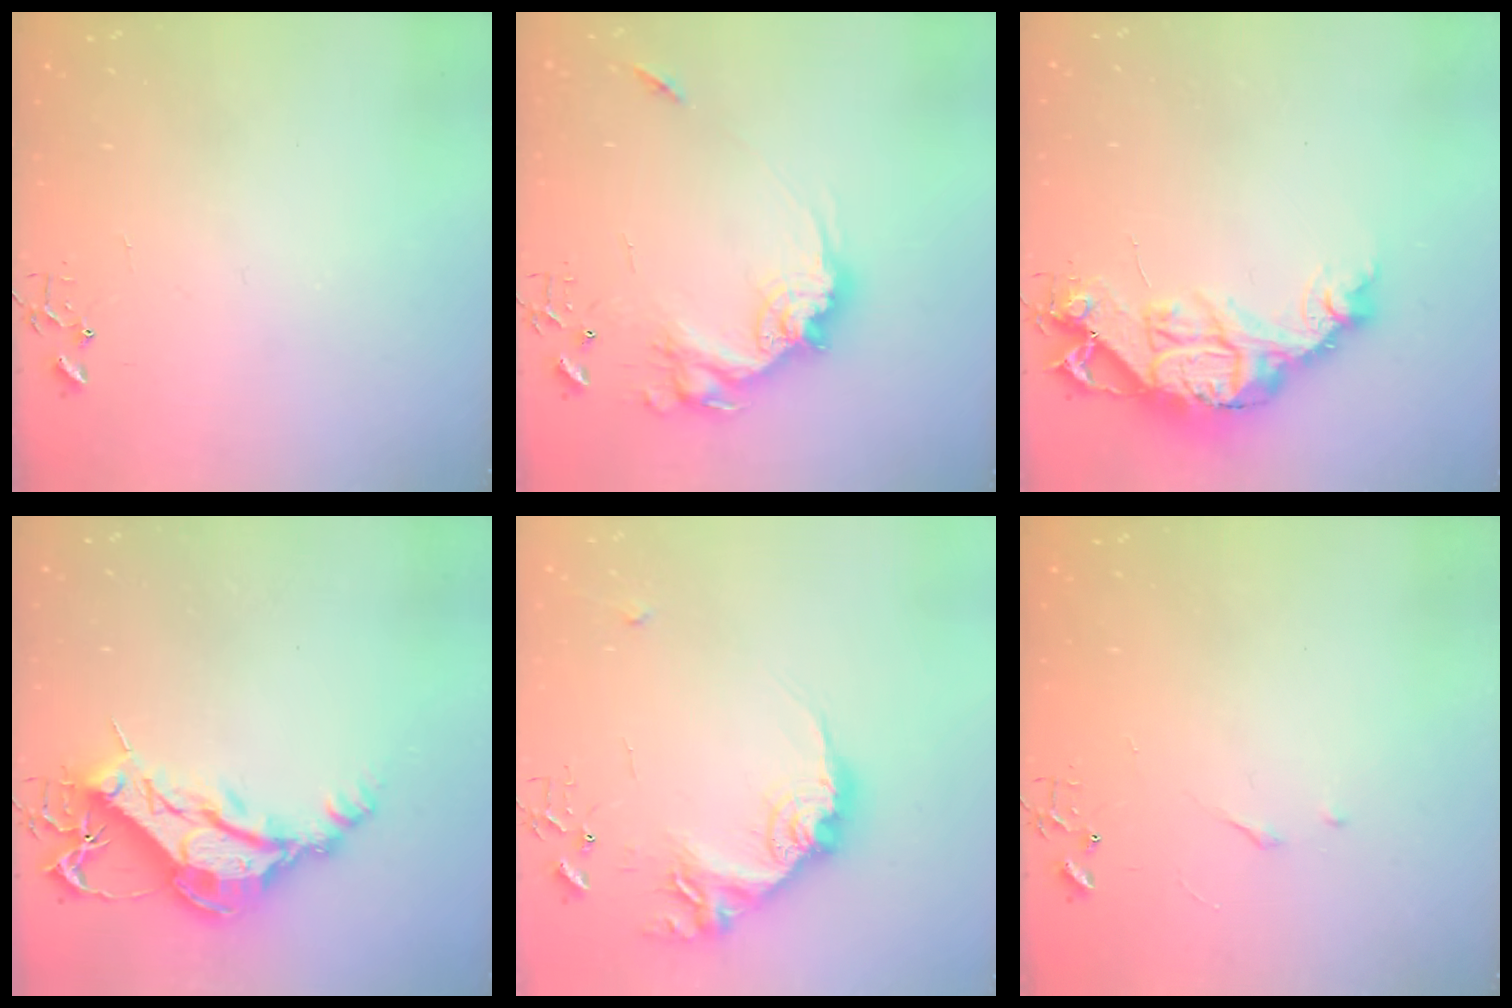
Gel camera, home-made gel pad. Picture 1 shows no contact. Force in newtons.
{"total": 19.1, "press": 19.0, "slide": 1.6}
{"total": 15.7, "press": 15.6, "slide": 1.6}
{"total": 14.3, "press": 14.2, "slide": 1.5}
{"total": 17.6, "press": 17.5, "slide": 0.9}
{"total": 2.7, "press": 2.7, "slide": 0.4}